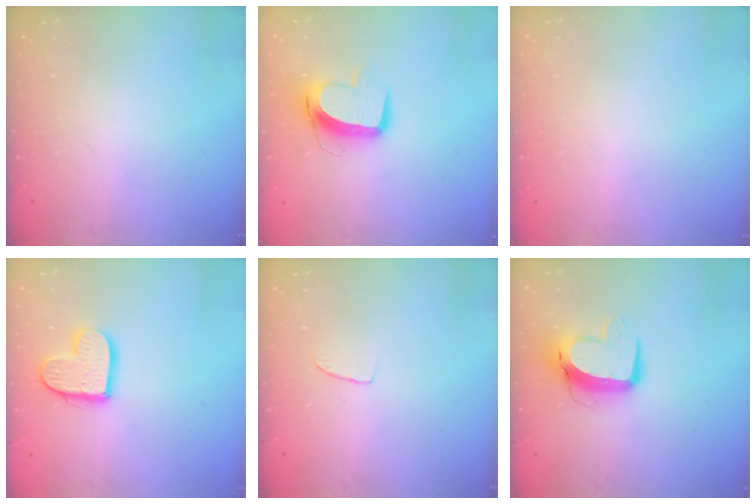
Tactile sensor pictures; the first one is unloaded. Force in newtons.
{"total": 10.6, "press": 10.5, "slide": 1.2}
{"total": 0.0}
{"total": 13.4, "press": 13.3, "slide": 1.2}
{"total": 2.5, "press": 2.5, "slide": 0.1}
{"total": 11.6, "press": 11.5, "slide": 1.3}